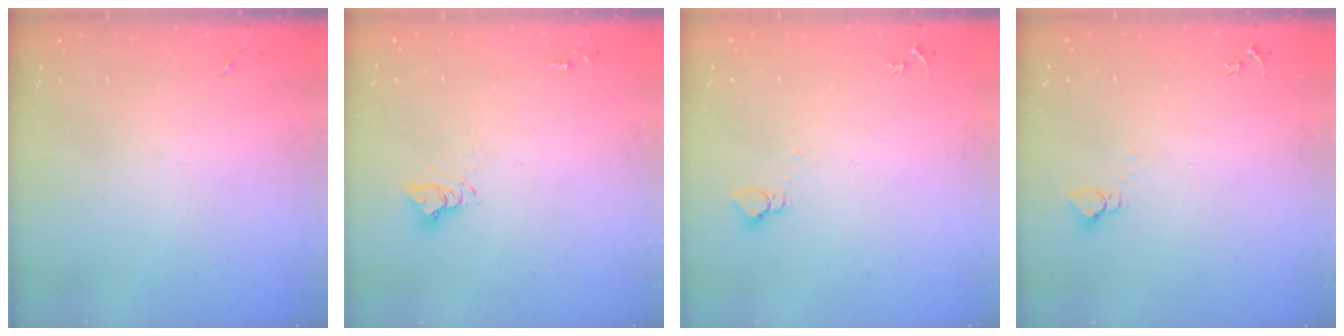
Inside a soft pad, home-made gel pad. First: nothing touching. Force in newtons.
{"total": 6.2, "press": 6.2, "slide": 0.3}
{"total": 2.7, "press": 2.7, "slide": 0.2}
{"total": 2.7, "press": 2.7, "slide": 0.1}